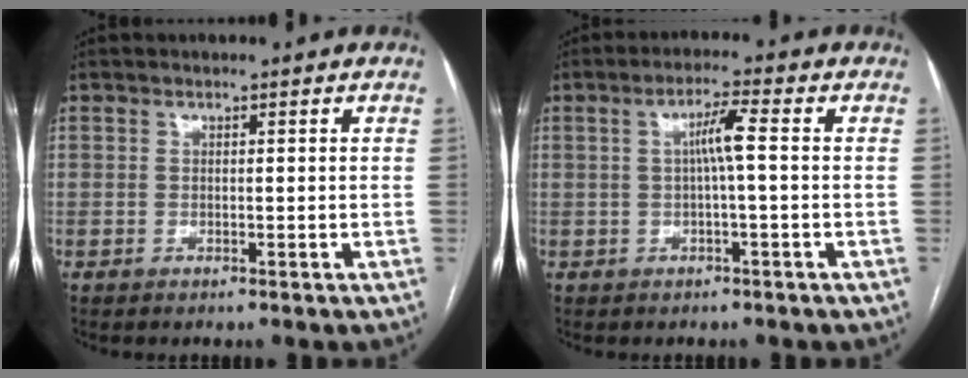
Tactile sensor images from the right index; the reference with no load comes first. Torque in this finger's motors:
{"motor_torque": [0.59, 0.00, 0.14, 0.09]}